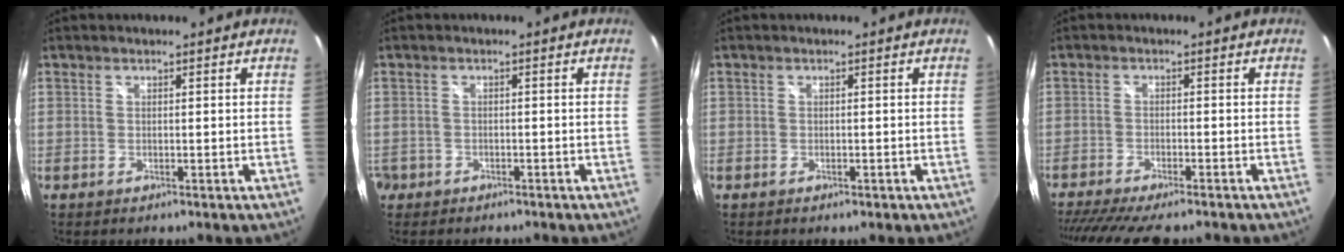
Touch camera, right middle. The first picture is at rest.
{"total": 3.3, "force": [-2.0, 2.5, 0.5], "torque": [-0.027, -0.002, -0.035]}
{"total": 0.9, "force": [-0.4, 0.7, 0.4], "torque": [-0.008, -0.003, -0.007]}
{"total": 11.8, "force": [-10.2, 1.6, 5.8], "torque": [-0.129, -0.031, -0.163]}